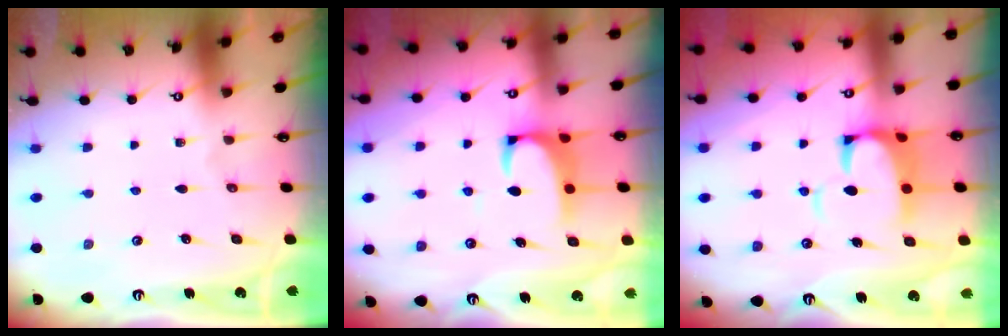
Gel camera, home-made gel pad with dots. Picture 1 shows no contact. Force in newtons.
{"total": 2.1, "press": 1.9, "slide": 1.0}
{"total": 5.2, "press": 5.0, "slide": 1.2}